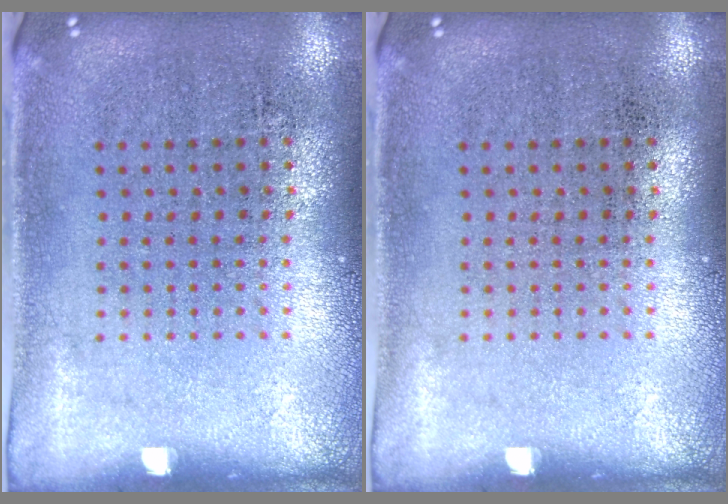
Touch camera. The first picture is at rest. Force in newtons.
{"total": 0.0}